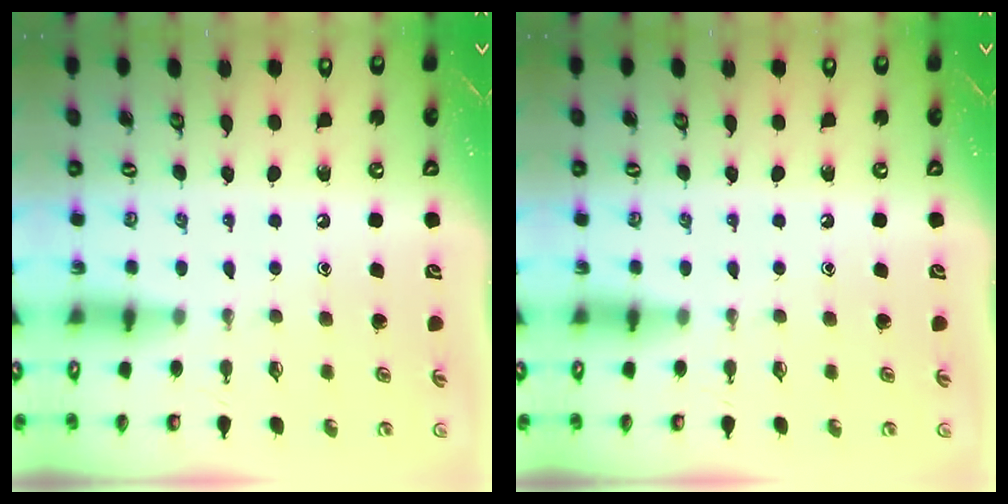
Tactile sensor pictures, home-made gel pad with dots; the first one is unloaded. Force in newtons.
{"total": 0.0}